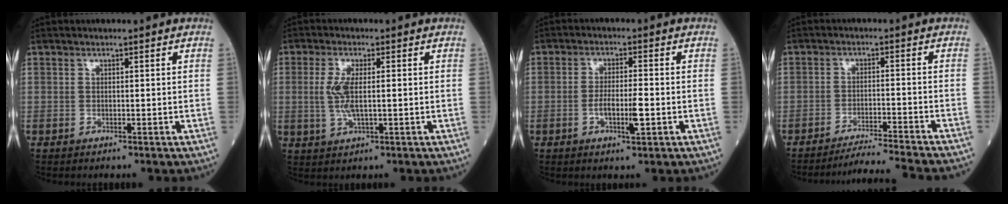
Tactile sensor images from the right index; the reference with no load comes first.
{"total": 5.0, "force": [0.1, 1.5, 4.8], "torque": [-0.109, -0.002, 0.003]}
{"total": 4.6, "force": [-1.3, 0.6, 4.4], "torque": [-0.078, -0.003, -0.023]}
{"total": 11.0, "force": [-10.3, -2.0, 3.4], "torque": [-0.028, -0.027, -0.153]}